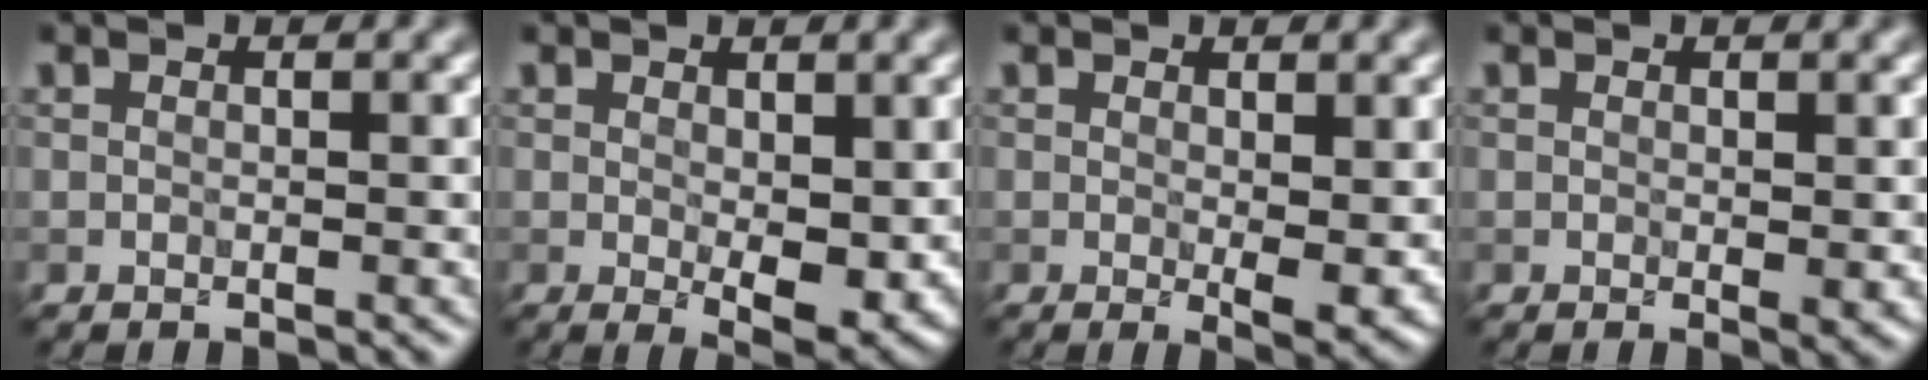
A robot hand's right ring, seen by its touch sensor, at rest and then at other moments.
{"total": 3.8, "force": [0.4, 1.7, 3.4], "torque": [-0.054, -0.012, 0.014]}
{"total": 2.4, "force": [0.5, 0.8, 2.2], "torque": [-0.030, -0.010, 0.014]}
{"total": 0.8, "force": [0.2, 0.4, 0.7], "torque": [-0.006, 0.000, 0.004]}